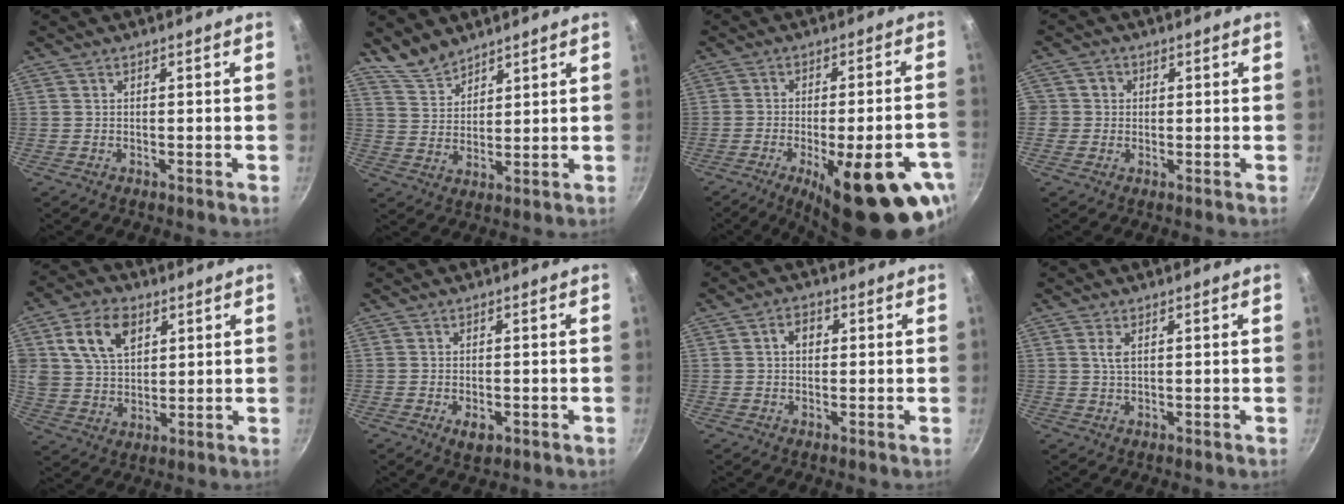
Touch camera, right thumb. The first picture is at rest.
{"total": 6.2, "force": [5.5, 2.4, 1.6], "torque": [-0.019, -0.028, 0.113]}
{"total": 22.4, "force": [-10.0, 7.1, 18.8], "torque": [-0.219, 0.021, -0.126]}
{"total": 3.0, "force": [-0.1, 3.0, 0.6], "torque": [0.010, 0.007, -0.009]}
{"total": 11.8, "force": [4.6, 8.1, 7.3], "torque": [-0.116, -0.009, 0.082]}
{"total": 3.1, "force": [-1.1, 1.8, 2.3], "torque": [-0.031, 0.000, -0.012]}
{"total": 3.7, "force": [0.7, 2.8, 2.4], "torque": [-0.021, 0.010, 0.006]}
{"total": 2.2, "force": [0.7, 1.1, 1.7], "torque": [-0.033, -0.003, 0.015]}